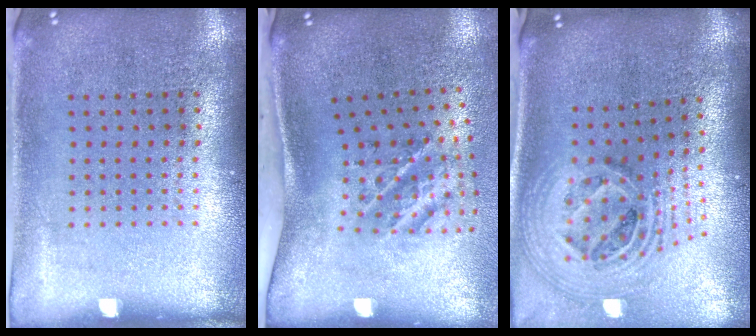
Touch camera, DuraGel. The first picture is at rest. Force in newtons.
{"total": 2.3, "press": 1.4, "slide": 1.8}
{"total": 2.7, "press": 1.9, "slide": 1.9}